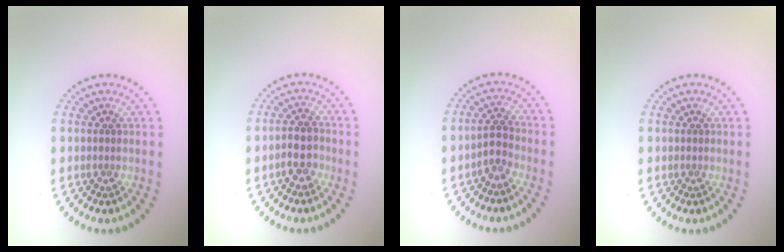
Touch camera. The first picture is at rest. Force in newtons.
{"total": 2.5, "press": 2.2, "slide": 1.1}
{"total": 1.8, "press": 1.5, "slide": 1.0}
{"total": 0.0}